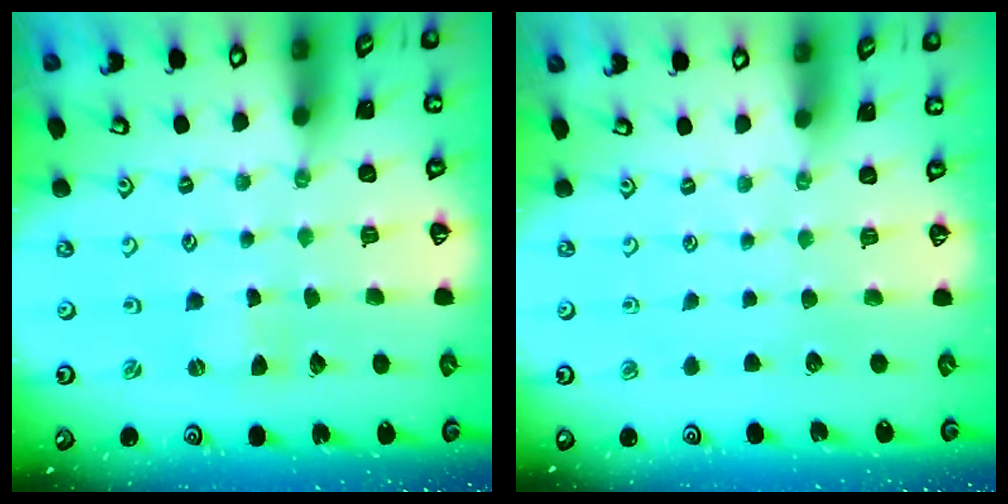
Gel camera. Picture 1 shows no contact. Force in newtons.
{"total": 0.0}